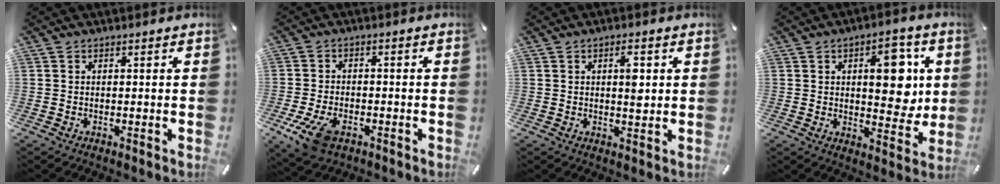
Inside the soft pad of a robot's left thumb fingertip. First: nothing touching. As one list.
[{"total": 8.3, "force": [-4.2, 4.8, 5.3], "torque": [-0.125, 0.008, -0.076]}, {"total": 4.4, "force": [1.1, 1.8, 3.9], "torque": [-0.058, -0.003, 0.012]}, {"total": 13.6, "force": [3.1, 7.5, 10.9], "torque": [-0.129, -0.010, 0.047]}]